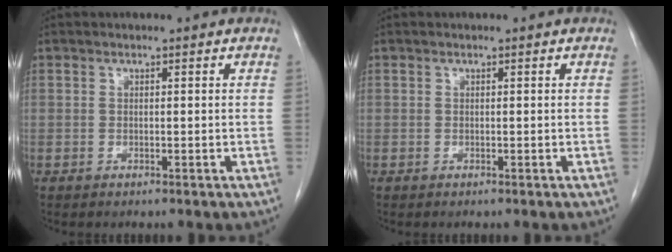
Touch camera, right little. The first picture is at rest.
{"total": 0.0}